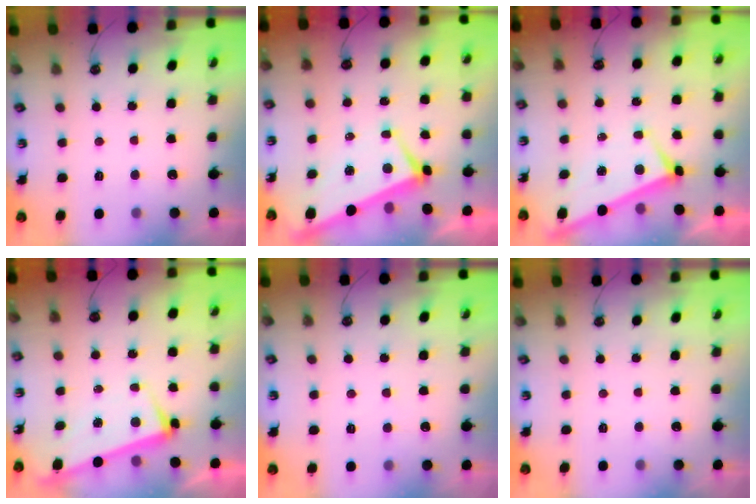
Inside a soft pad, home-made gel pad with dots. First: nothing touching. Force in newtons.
{"total": 2.2, "press": 1.9, "slide": 1.0}
{"total": 3.6, "press": 3.6, "slide": 0.2}
{"total": 3.4, "press": 3.2, "slide": 1.0}
{"total": 7.5, "press": 7.5, "slide": 0.3}
{"total": 0.0}